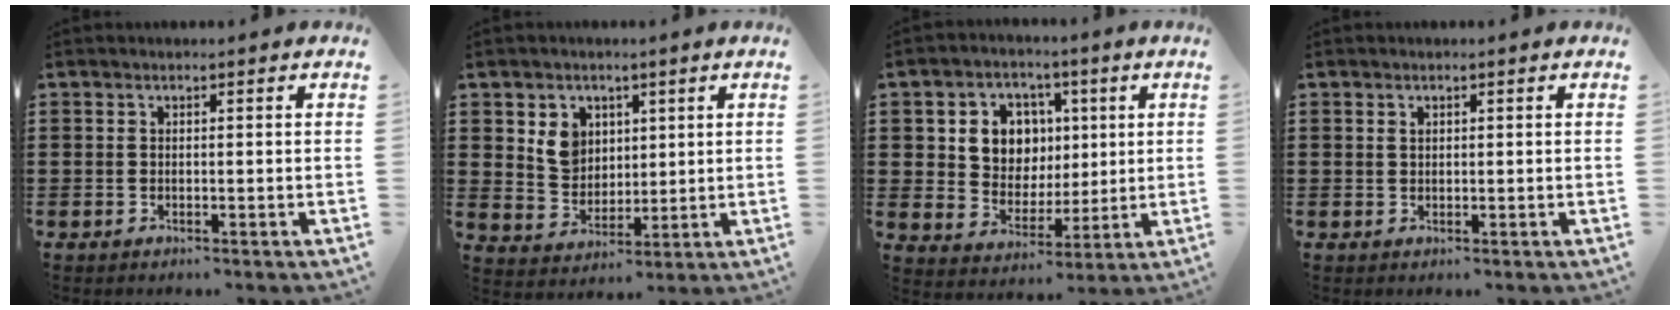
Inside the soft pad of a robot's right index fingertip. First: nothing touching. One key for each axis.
{"total": 5.9, "fx": 2.4, "fy": 5.0, "fz": 1.9, "tx": -0.053, "ty": 0.012, "tz": 0.044}
{"total": 8.0, "fx": 2.0, "fy": 7.1, "fz": 3.0, "tx": -0.080, "ty": 0.013, "tz": 0.036}
{"total": 0.8, "fx": 0.4, "fy": 0.5, "fz": 0.4, "tx": -0.010, "ty": 0.004, "tz": 0.007}